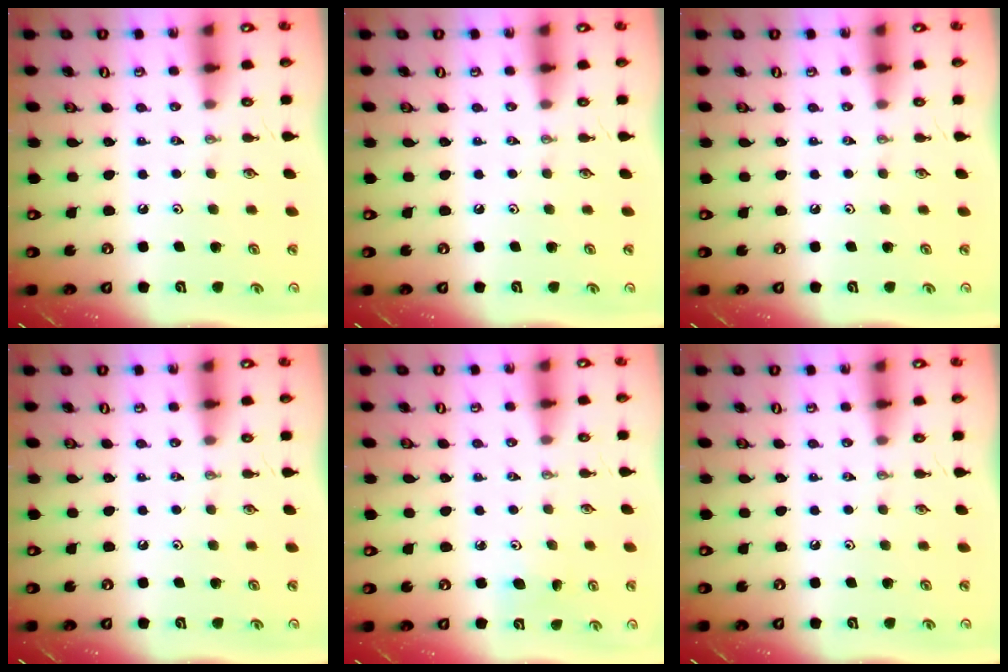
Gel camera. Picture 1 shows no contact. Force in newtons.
{"total": 0.0}
{"total": 0.0}
{"total": 0.0}
{"total": 4.7, "press": 4.6, "slide": 0.5}
{"total": 0.0}